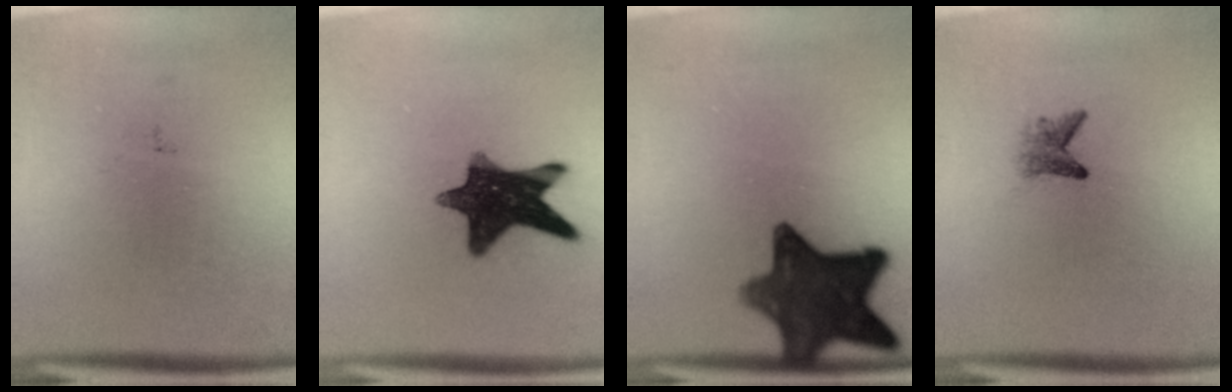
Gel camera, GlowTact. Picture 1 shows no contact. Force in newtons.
{"total": 12.3}
{"total": 11.7}
{"total": 2.0}